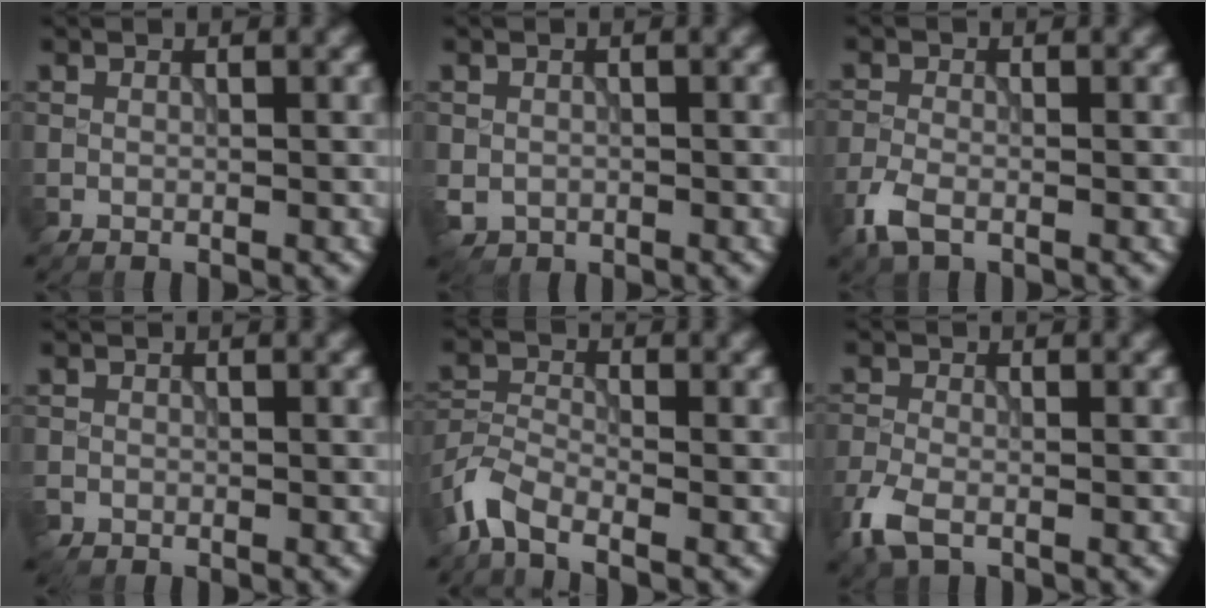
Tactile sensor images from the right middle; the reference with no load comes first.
{"total": 1.7, "force": [-0.5, 1.5, 0.5], "torque": [-0.009, -0.007, -0.013]}
{"total": 2.7, "force": [-1.7, 1.2, 1.8], "torque": [-0.046, -0.004, -0.045]}
{"total": 1.1, "force": [-0.7, 0.8, 0.1], "torque": [0.002, -0.005, -0.017]}
{"total": 3.8, "force": [-2.8, 1.4, 2.2], "torque": [-0.051, -0.005, -0.073]}
{"total": 3.5, "force": [-2.1, 1.6, 2.3], "torque": [-0.061, -0.009, -0.055]}